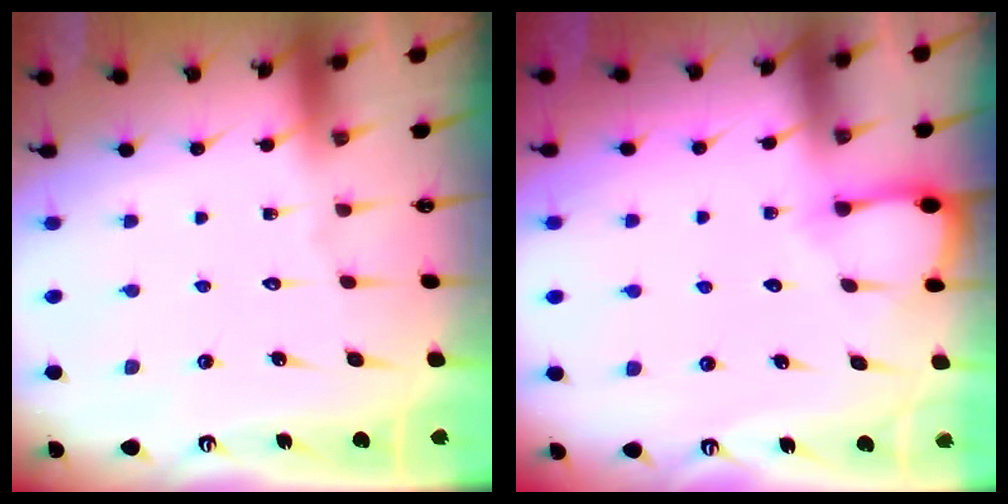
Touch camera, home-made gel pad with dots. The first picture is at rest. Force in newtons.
{"total": 5.5, "press": 5.5, "slide": 0.2}